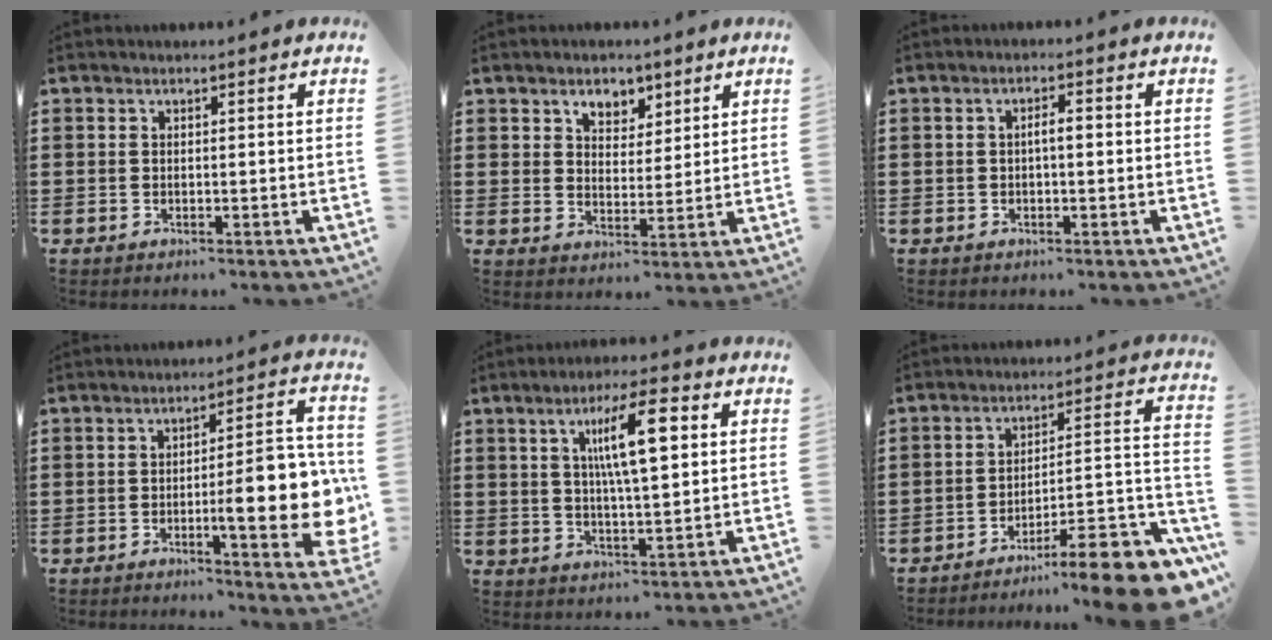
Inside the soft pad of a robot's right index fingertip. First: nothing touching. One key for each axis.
{"total": 4.3, "fx": 2.9, "fy": 2.8, "fz": 1.5, "tx": -0.028, "ty": 0.006, "tz": 0.050}
{"total": 2.0, "fx": -0.1, "fy": 0.5, "fz": 1.9, "tx": -0.036, "ty": 0.003, "tz": -0.004}
{"total": 13.4, "fx": -2.0, "fy": 3.6, "fz": 12.8, "tx": -0.170, "ty": -0.009, "tz": -0.035}
{"total": 9.6, "fx": 2.9, "fy": 2.1, "fz": 8.9, "tx": -0.162, "ty": 0.004, "tz": 0.042}
{"total": 10.5, "fx": -8.0, "fy": 1.1, "fz": 6.7, "tx": -0.074, "ty": 0.006, "tz": -0.150}